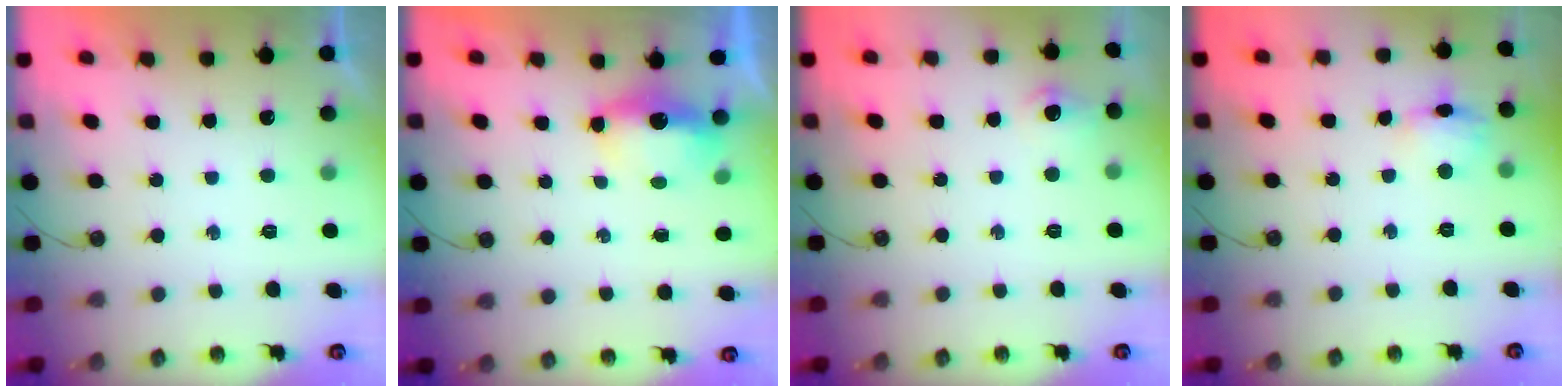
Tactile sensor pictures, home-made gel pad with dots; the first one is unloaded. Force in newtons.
{"total": 5.1, "press": 5.0, "slide": 0.4}
{"total": 6.9, "press": 6.9, "slide": 0.4}
{"total": 6.1, "press": 6.0, "slide": 1.2}